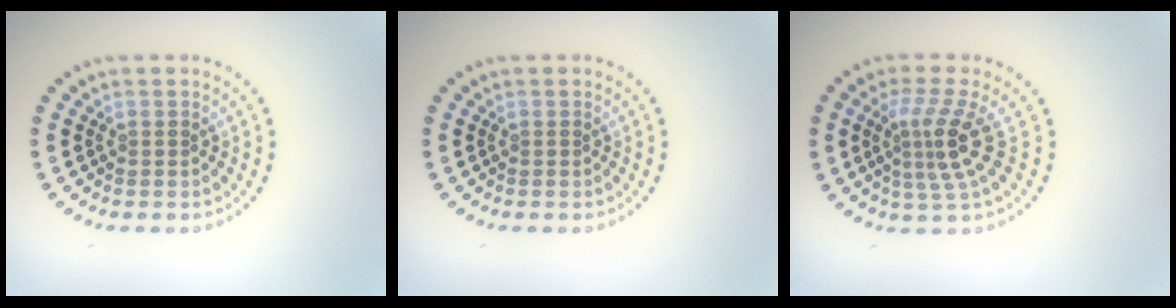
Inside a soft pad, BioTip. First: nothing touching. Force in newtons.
{"total": 0.0}
{"total": 3.8, "press": 2.6, "slide": 2.7}